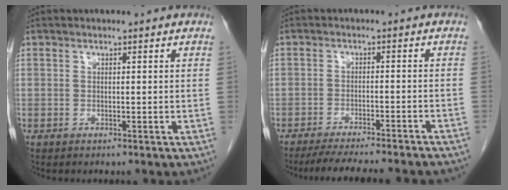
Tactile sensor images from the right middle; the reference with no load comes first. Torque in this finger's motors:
{"motor_torque": [1.08, -1.05, 0.24, 0.06]}